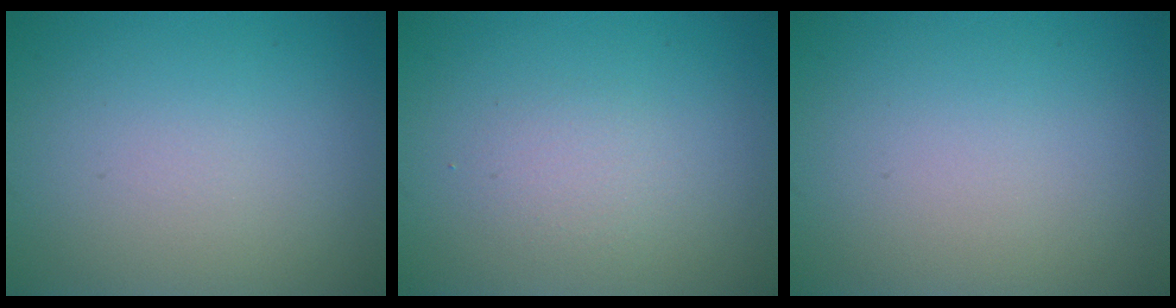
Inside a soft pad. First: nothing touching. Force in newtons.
{"total": 1.4, "press": 1.4, "slide": 0.1}
{"total": 0.0}